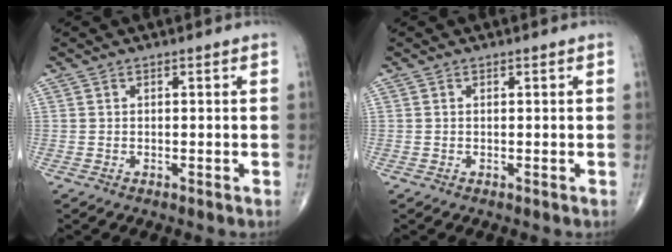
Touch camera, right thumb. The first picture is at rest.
{"total": 0.0}